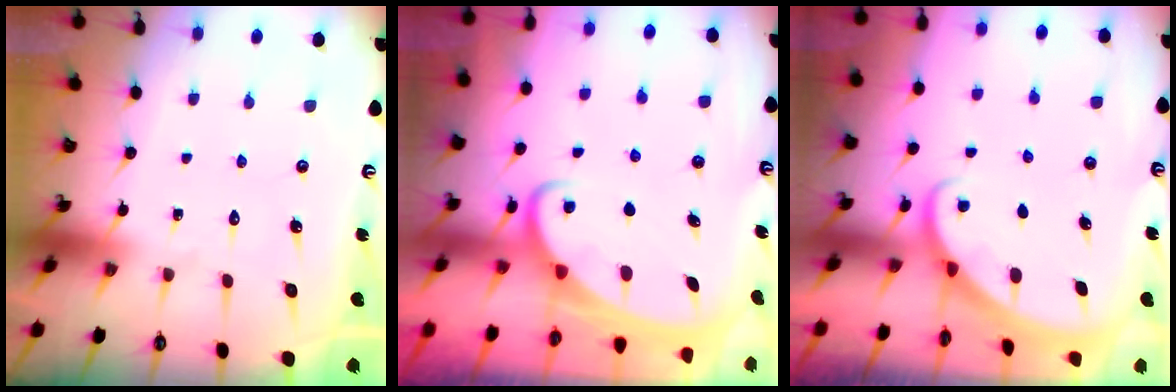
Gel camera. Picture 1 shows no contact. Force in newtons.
{"total": 2.3, "press": 2.3, "slide": 0.3}
{"total": 1.9, "press": 1.9, "slide": 0.1}